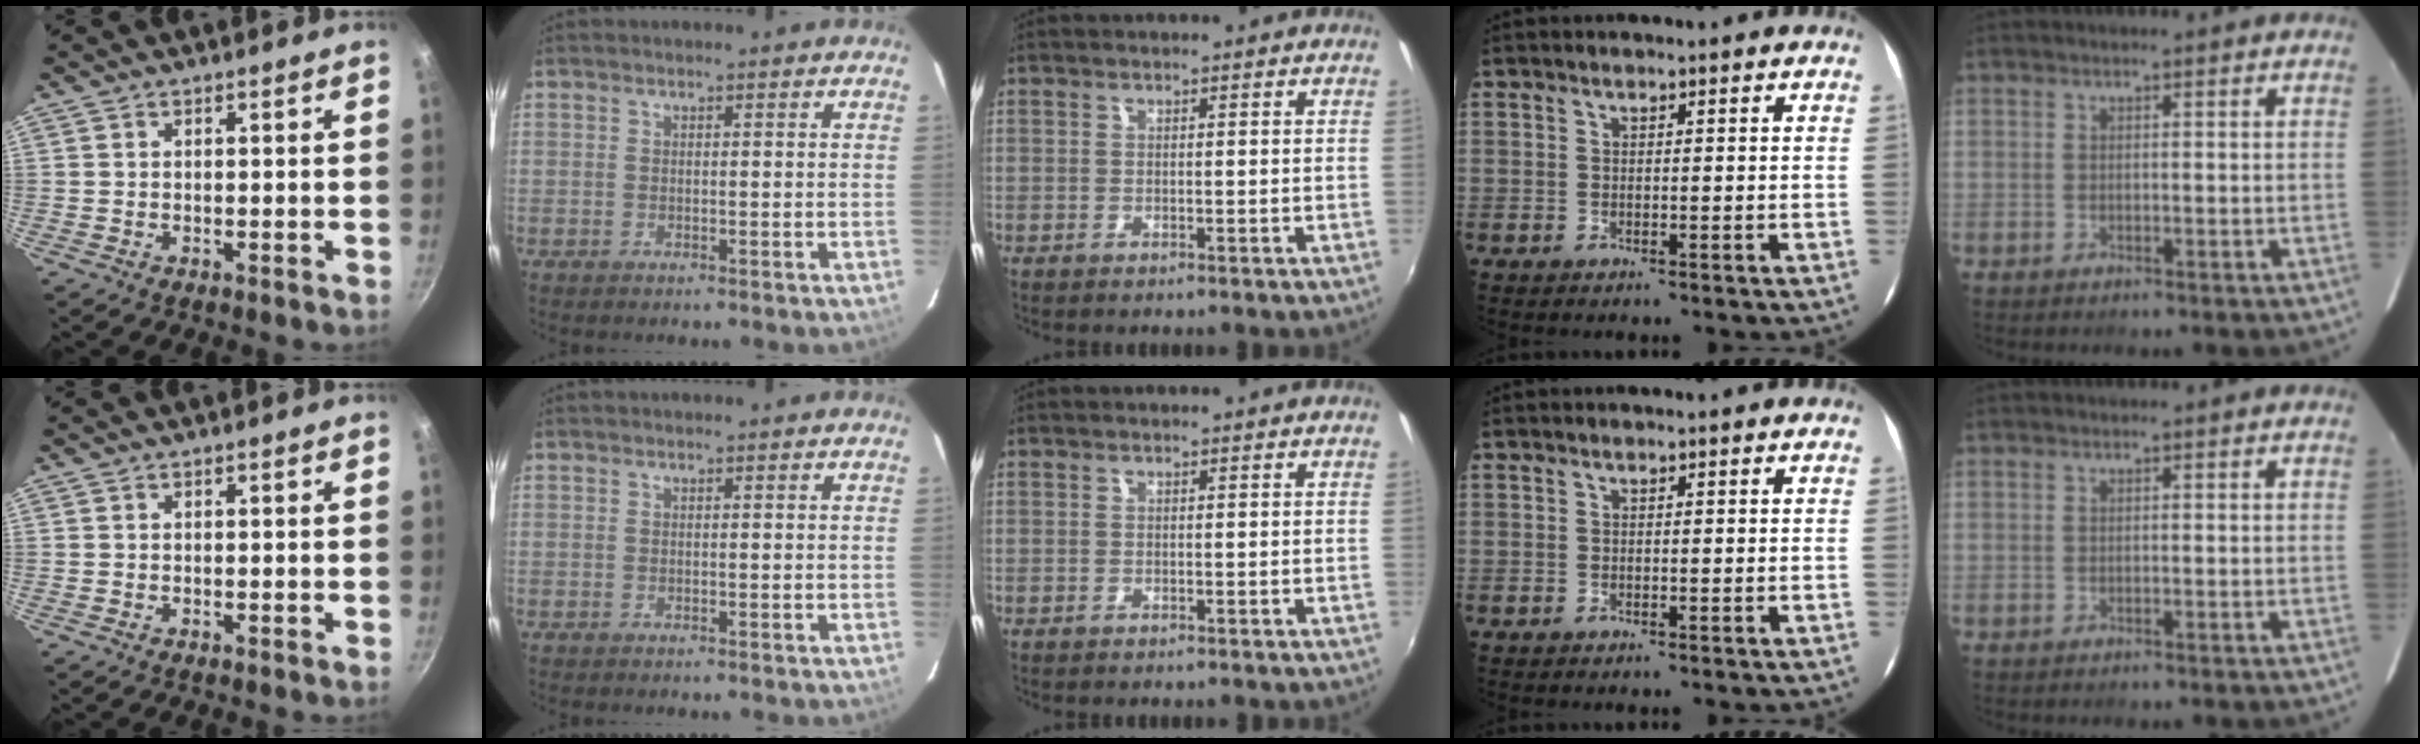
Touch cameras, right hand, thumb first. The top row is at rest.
{}